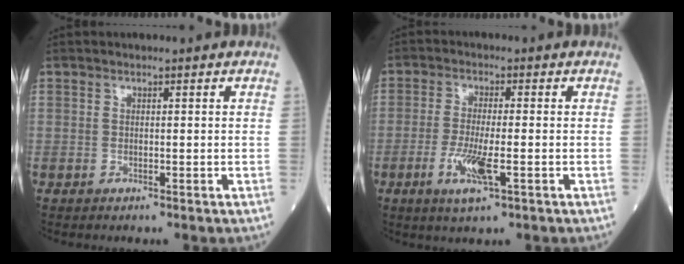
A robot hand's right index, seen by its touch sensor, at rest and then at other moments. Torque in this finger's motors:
{"motor_torque": [0.23, -0.02, 0.14, 0.09]}